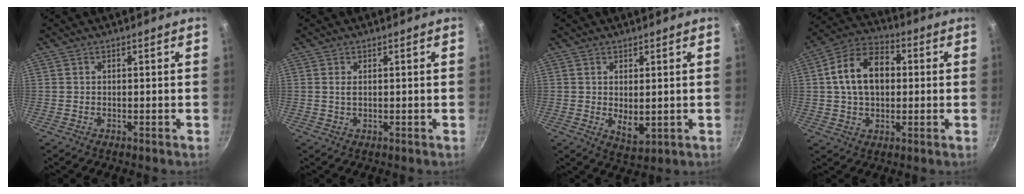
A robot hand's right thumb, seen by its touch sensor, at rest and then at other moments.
{"total": 1.3, "force": [0.3, 0.7, 1.1], "torque": [-0.021, 0.001, 0.004]}
{"total": 4.8, "force": [0.2, 2.4, 4.1], "torque": [-0.062, -0.013, 0.015]}
{"total": 13.6, "force": [1.6, 9.2, 9.9], "torque": [-0.140, 0.025, 0.013]}